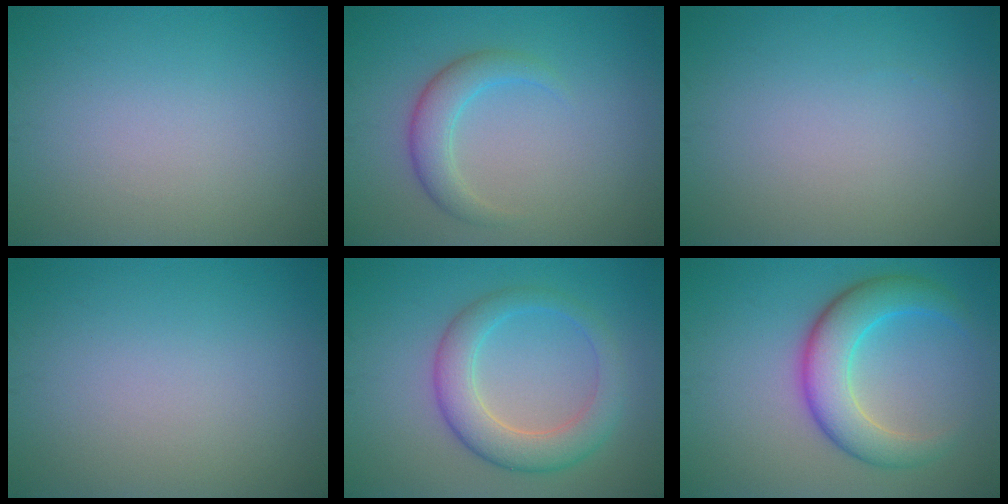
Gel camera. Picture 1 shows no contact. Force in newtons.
{"total": 3.0, "press": 3.0, "slide": 0.1}
{"total": 0.0}
{"total": 0.0}
{"total": 5.1, "press": 5.0, "slide": 0.4}
{"total": 6.1, "press": 6.1, "slide": 0.2}